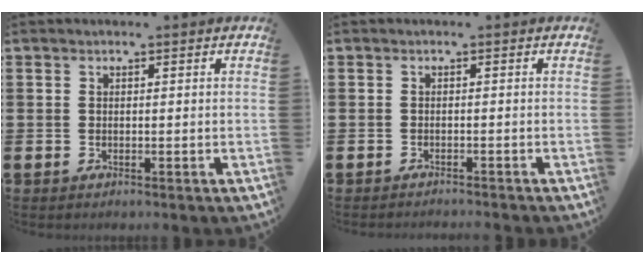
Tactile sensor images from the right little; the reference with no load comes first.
{"total": 0.8, "force": [-0.7, -0.2, 0.0], "torque": [0.000, -0.001, -0.015]}